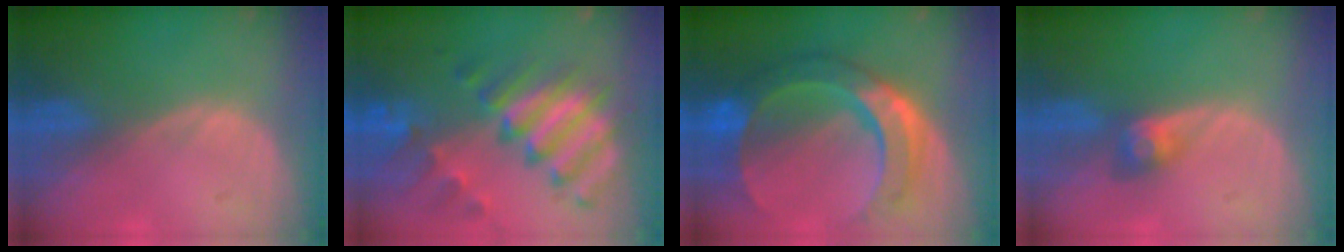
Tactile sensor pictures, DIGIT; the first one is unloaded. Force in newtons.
{"total": 11.6, "press": 10.0, "slide": 6.0}
{"total": 10.9, "press": 10.8, "slide": 1.1}
{"total": 3.0, "press": 2.6, "slide": 1.4}